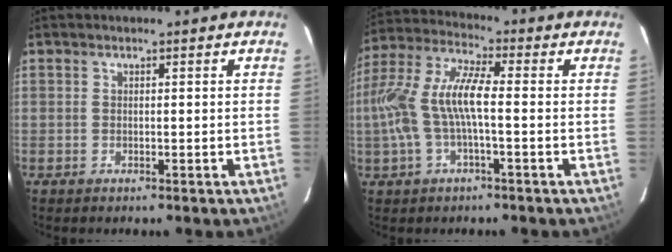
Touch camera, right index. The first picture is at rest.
{"total": 12.5, "force": [-1.4, 3.4, 11.9], "torque": [-0.245, 0.007, -0.026]}